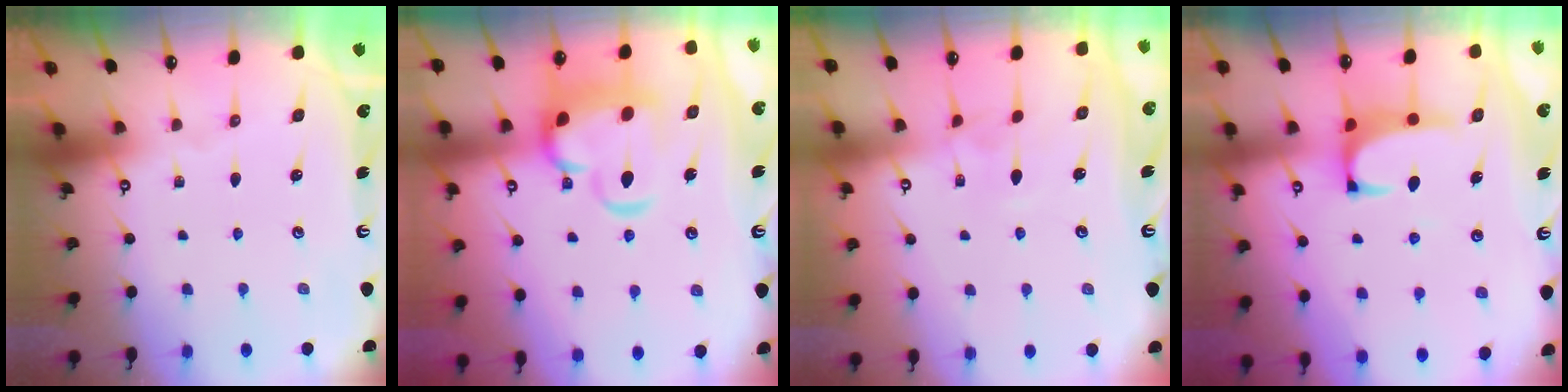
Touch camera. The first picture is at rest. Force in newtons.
{"total": 8.7, "press": 8.5, "slide": 1.5}
{"total": 3.4, "press": 3.3, "slide": 0.4}
{"total": 1.3, "press": 1.2, "slide": 0.5}